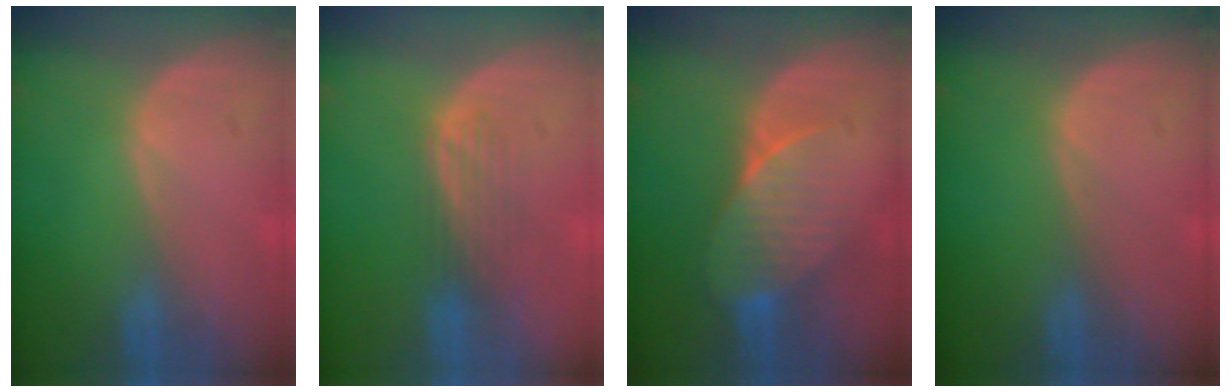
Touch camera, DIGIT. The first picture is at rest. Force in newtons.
{"total": 3.5, "press": 3.2, "slide": 1.5}
{"total": 7.5, "press": 6.8, "slide": 3.0}
{"total": 0.0}